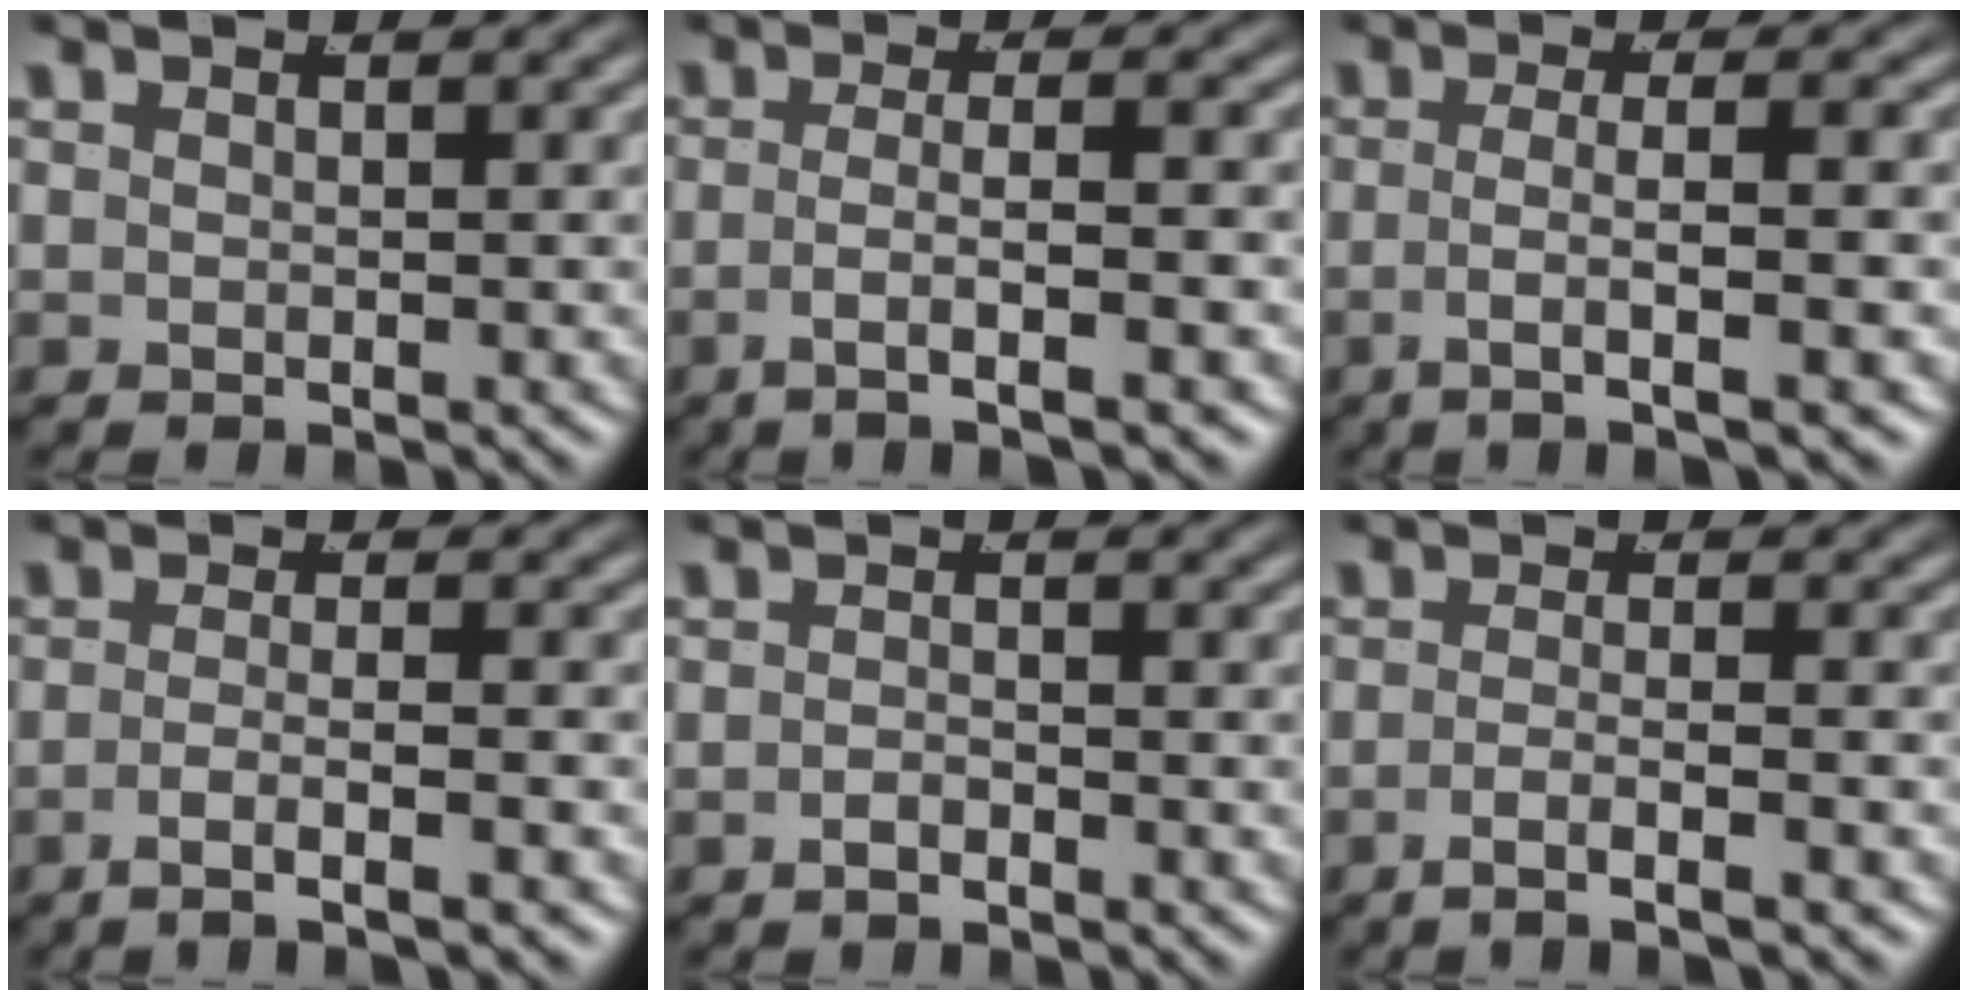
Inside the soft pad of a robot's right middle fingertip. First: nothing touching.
{"total": 4.1, "force": [-2.6, -0.1, 3.2], "torque": [-0.065, -0.016, -0.036]}
{"total": 4.4, "force": [-2.3, -0.1, 3.7], "torque": [-0.073, -0.016, -0.030]}
{"total": 3.5, "force": [-2.7, -0.3, 2.2], "torque": [-0.053, -0.019, -0.038]}
{"total": 1.2, "force": [-1.2, 0.0, 0.3], "torque": [-0.008, -0.006, -0.021]}
{"total": 3.2, "force": [-2.5, -0.4, 1.9], "torque": [-0.045, -0.016, -0.038]}